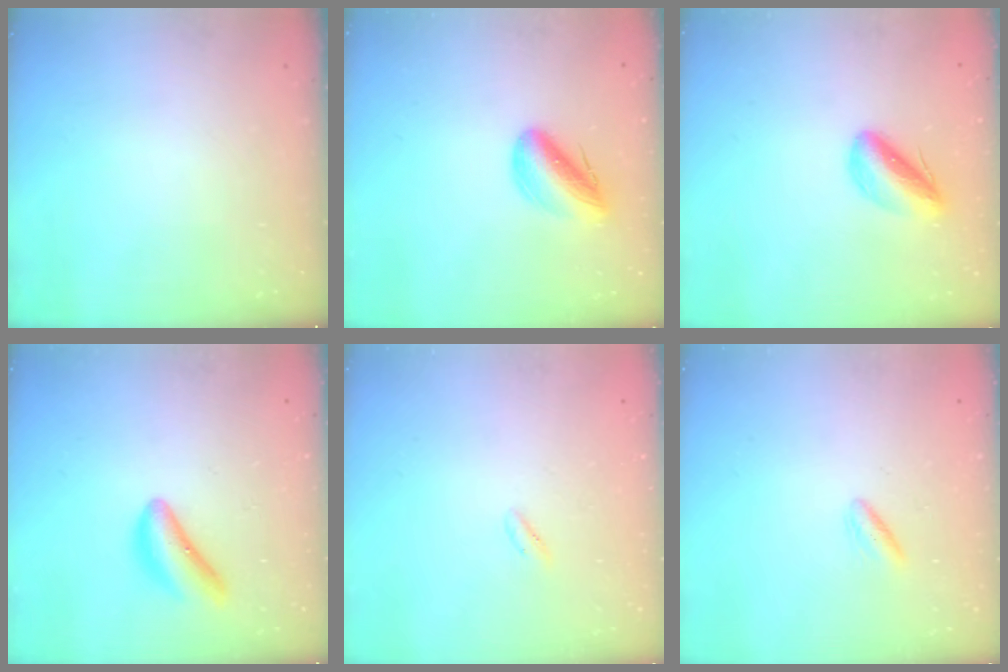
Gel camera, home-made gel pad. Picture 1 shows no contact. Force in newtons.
{"total": 9.9, "press": 9.5, "slide": 2.6}
{"total": 7.2, "press": 6.9, "slide": 2.1}
{"total": 9.5, "press": 9.4, "slide": 0.5}
{"total": 0.6, "press": 0.0, "slide": 0.6}
{"total": 2.7, "press": 2.5, "slide": 1.2}